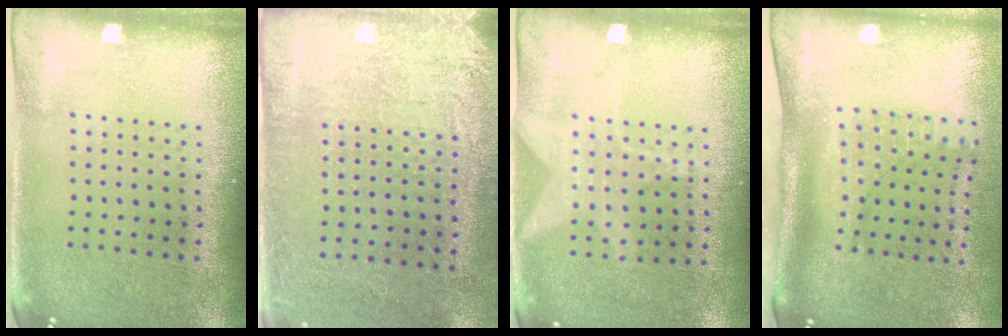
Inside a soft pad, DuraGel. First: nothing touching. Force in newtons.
{"total": 2.7, "press": 2.4, "slide": 1.3}
{"total": 1.3, "press": 0.9, "slide": 0.9}
{"total": 2.3, "press": 1.6, "slide": 1.7}